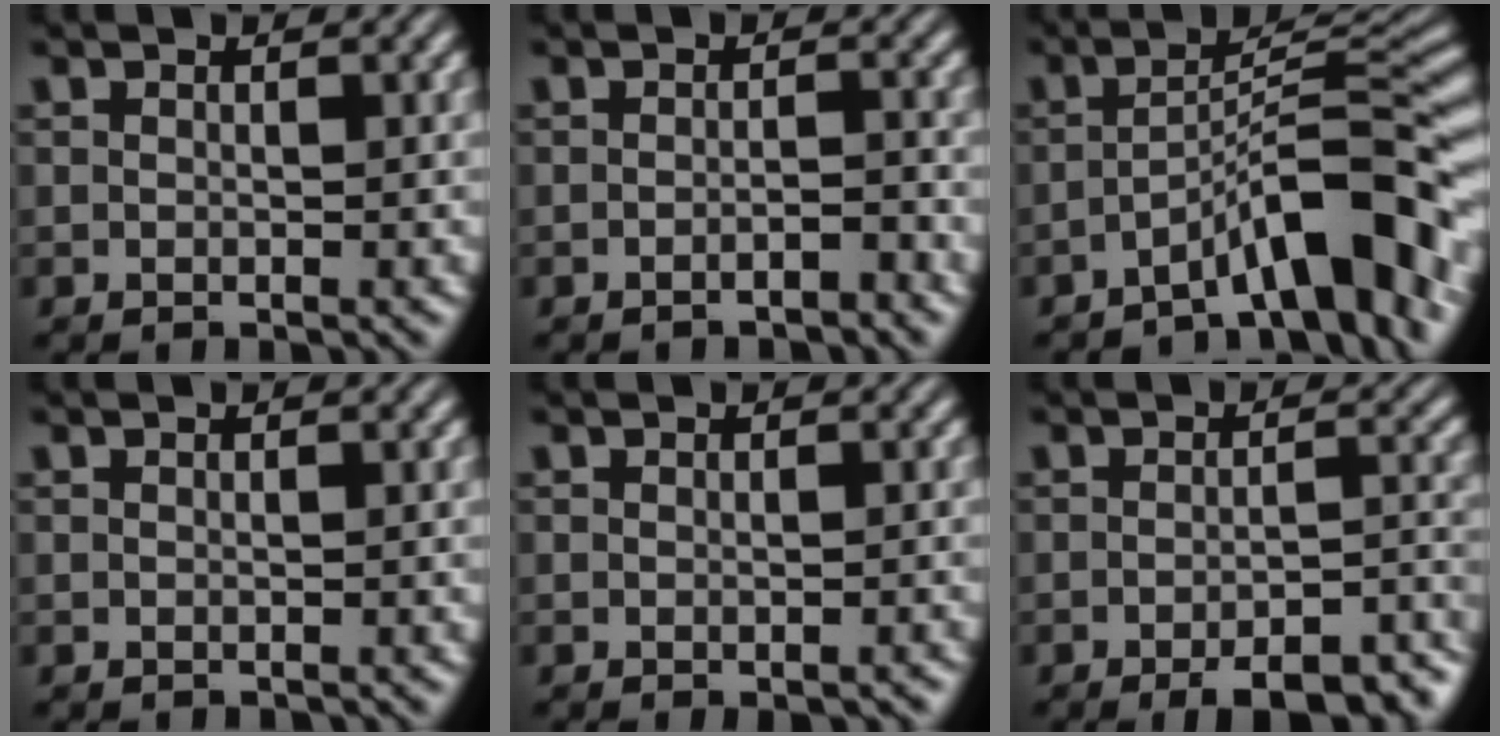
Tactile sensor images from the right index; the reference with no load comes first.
{"total": 1.7, "force": [-1.6, -0.2, 0.4], "torque": [0.003, 0.002, -0.030]}
{"total": 7.0, "force": [-3.3, 0.8, 6.1], "torque": [-0.086, -0.010, -0.041]}
{"total": 0.0}
{"total": 1.1, "force": [-1.0, 0.2, 0.4], "torque": [-0.006, -0.005, -0.012]}
{"total": 6.9, "force": [-6.0, 1.4, 3.2], "torque": [-0.026, -0.009, -0.088]}